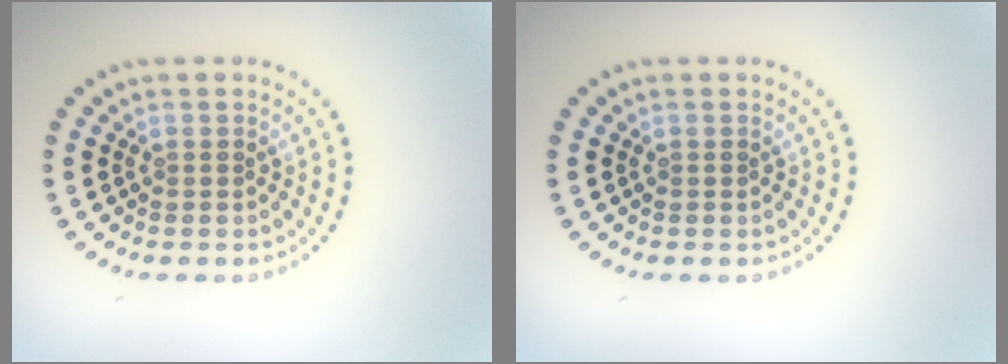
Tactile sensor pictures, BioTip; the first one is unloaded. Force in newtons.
{"total": 0.0}